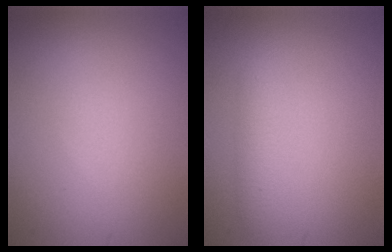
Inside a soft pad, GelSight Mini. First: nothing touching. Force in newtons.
{"total": 1.3, "press": 1.3, "slide": 0.0}